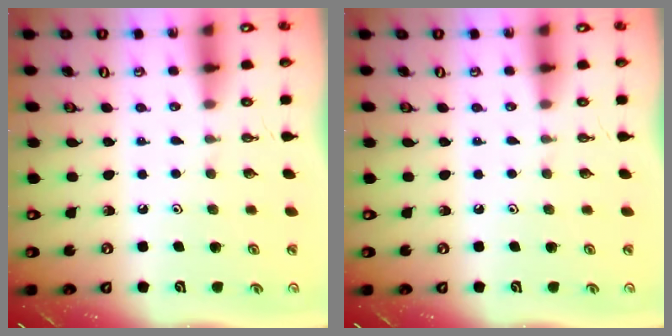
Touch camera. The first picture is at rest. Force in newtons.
{"total": 0.0}